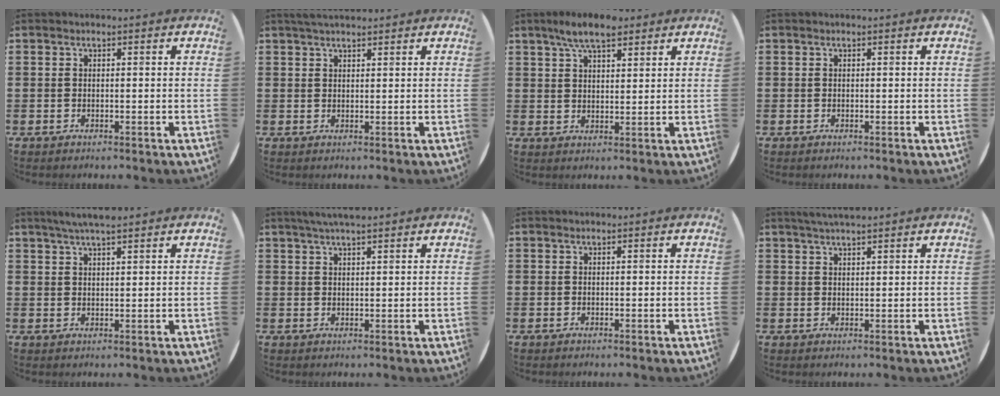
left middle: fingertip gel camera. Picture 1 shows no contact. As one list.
[{"total": 2.0, "force": [1.9, 0.3, 0.6], "torque": [-0.015, 0.005, 0.035]}, {"total": 5.8, "force": [4.4, 2.0, 3.3], "torque": [-0.065, -0.002, 0.077]}, {"total": 0.0}, {"total": 3.7, "force": [3.2, 0.3, 1.7], "torque": [-0.040, 0.000, 0.058]}, {"total": 3.0, "force": [2.7, 0.3, 1.4], "torque": [-0.031, 0.002, 0.048]}, {"total": 0.0}, {"total": 2.4, "force": [2.2, 0.1, 0.8], "torque": [-0.018, 0.003, 0.040]}]